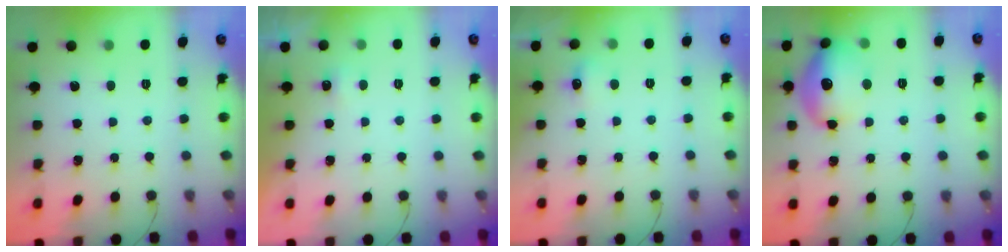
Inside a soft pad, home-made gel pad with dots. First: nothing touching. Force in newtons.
{"total": 2.3, "press": 2.2, "slide": 0.7}
{"total": 5.4, "press": 5.2, "slide": 1.3}
{"total": 16.6, "press": 16.5, "slide": 1.7}